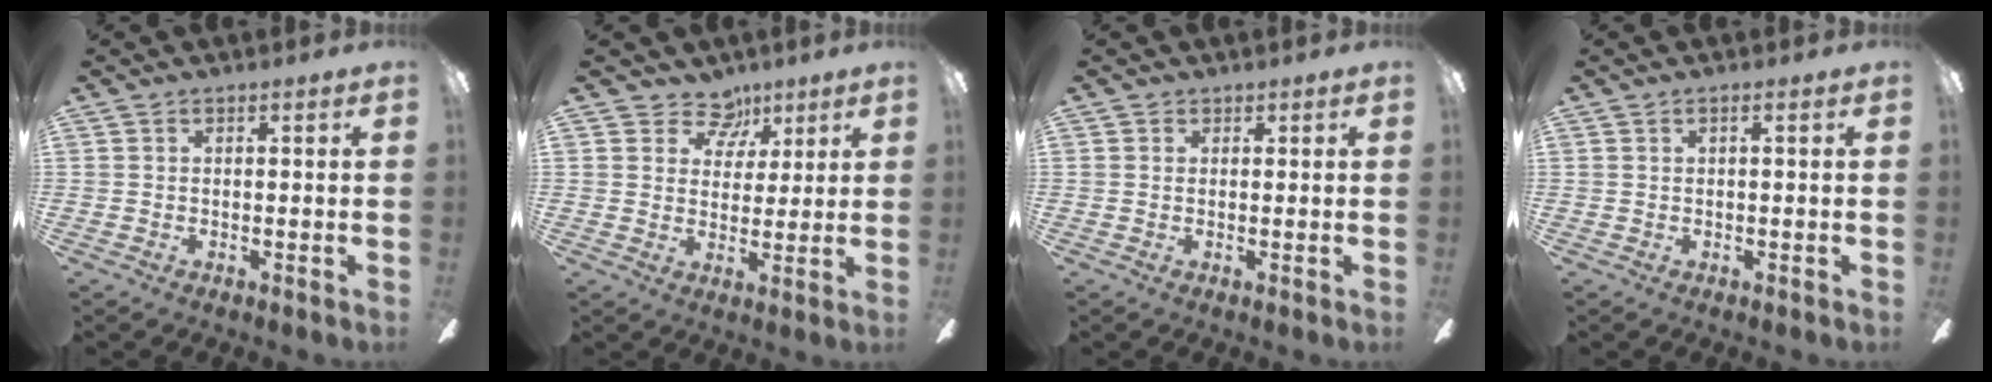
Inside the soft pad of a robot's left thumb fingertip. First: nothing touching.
{"total": 8.0, "force": [4.9, 5.8, 2.5], "torque": [-0.032, -0.023, 0.089]}
{"total": 0.8, "force": [0.5, 0.7, 0.1], "torque": [0.007, 0.000, 0.007]}
{"total": 0.7, "force": [0.1, 0.0, 0.7], "torque": [-0.013, -0.001, 0.003]}